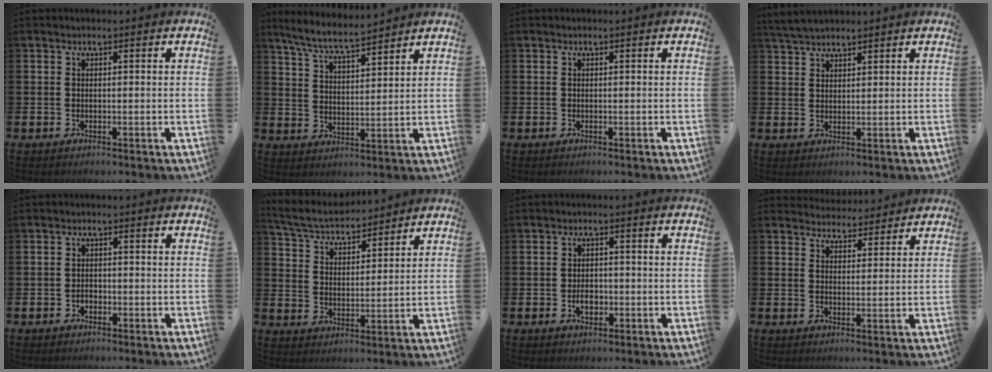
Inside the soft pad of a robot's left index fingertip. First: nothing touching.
{"total": 6.7, "force": [6.3, 0.5, 2.2], "torque": [-0.066, -0.034, 0.112]}
{"total": 0.0}
{"total": 3.5, "force": [3.3, 0.7, 0.9], "torque": [-0.025, -0.008, 0.061]}
{"total": 1.3, "force": [-0.6, 1.0, 0.6], "torque": [-0.013, 0.004, -0.015]}
{"total": 5.4, "force": [5.2, 1.1, 1.0], "torque": [-0.049, -0.031, 0.090]}
{"total": 2.6, "force": [-0.8, 1.8, 1.7], "torque": [-0.017, -0.003, -0.020]}
{"total": 3.9, "force": [3.7, 0.9, -0.4], "torque": [-0.004, -0.020, 0.068]}